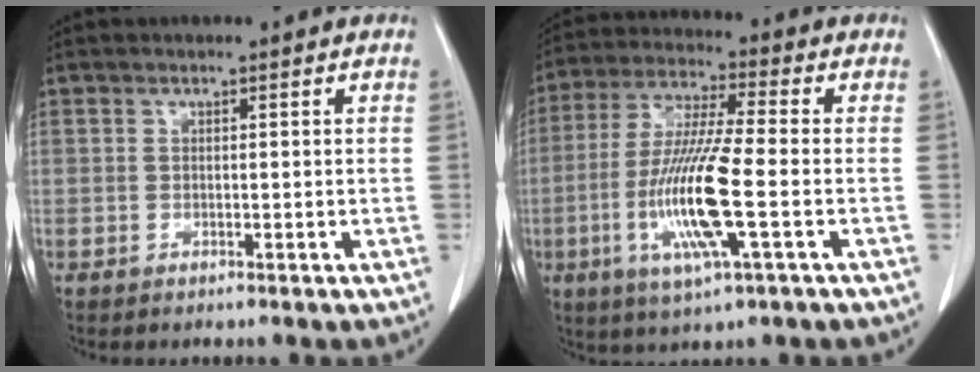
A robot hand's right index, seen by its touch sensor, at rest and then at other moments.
{"total": 13.9, "force": [-3.3, 0.8, 13.5], "torque": [-0.276, -0.016, -0.067]}